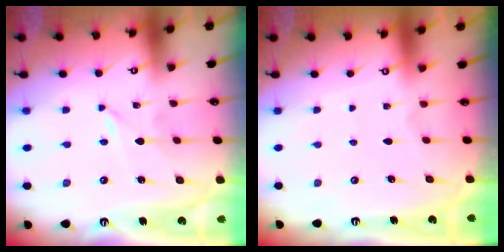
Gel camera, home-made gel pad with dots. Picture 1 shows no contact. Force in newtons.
{"total": 0.0}